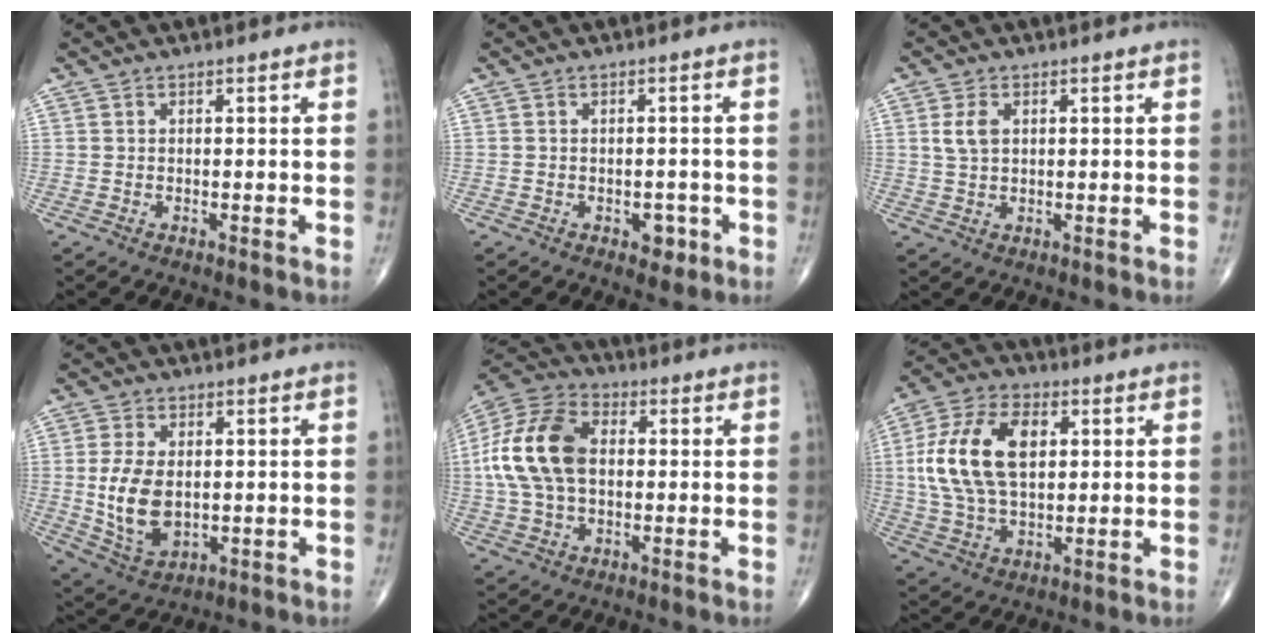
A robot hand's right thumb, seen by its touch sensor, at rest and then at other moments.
{"total": 3.0, "force": [-1.2, 2.0, 1.9], "torque": [-0.008, 0.004, -0.013]}
{"total": 3.6, "force": [1.0, 2.2, 2.6], "torque": [-0.053, 0.000, 0.021]}
{"total": 10.6, "force": [0.1, 6.4, 8.4], "torque": [-0.158, -0.011, 0.015]}
{"total": 16.6, "force": [1.2, 10.6, 12.7], "torque": [-0.253, 0.026, 0.017]}
{"total": 17.4, "force": [3.0, 10.2, 13.7], "torque": [-0.259, 0.008, 0.053]}